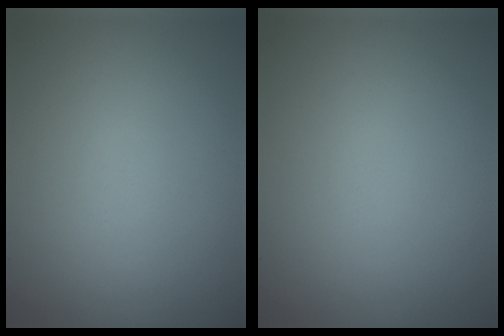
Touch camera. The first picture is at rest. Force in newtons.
{"total": 0.0}